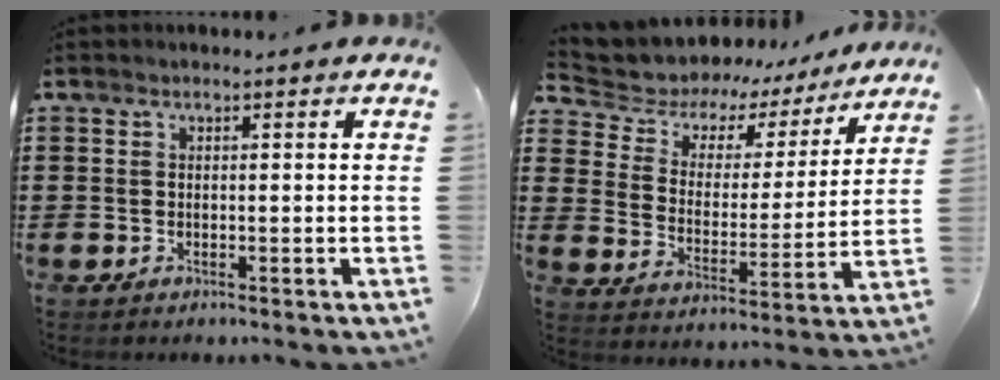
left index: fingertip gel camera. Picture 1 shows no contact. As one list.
[{"total": 4.8, "force": [3.8, 3.0, 0.6], "torque": [-0.041, -0.030, 0.059]}]